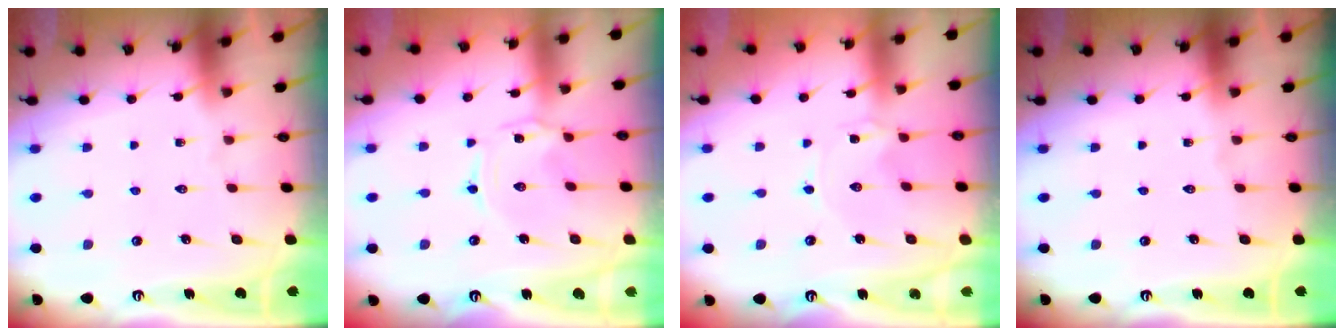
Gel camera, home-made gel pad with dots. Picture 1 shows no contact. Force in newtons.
{"total": 1.2, "press": 1.2, "slide": 0.2}
{"total": 0.0}
{"total": 0.0}